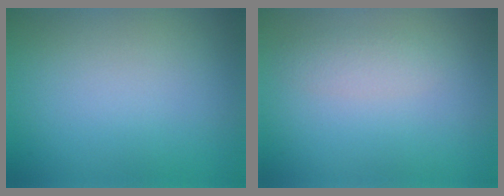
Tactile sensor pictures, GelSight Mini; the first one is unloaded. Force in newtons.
{"total": 1.4, "press": 1.4, "slide": 0.1}